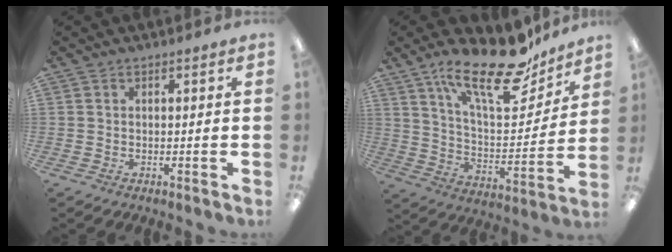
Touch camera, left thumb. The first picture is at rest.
{"total": 23.4, "force": [16.6, 8.5, 14.0], "torque": [-0.215, -0.103, 0.281]}